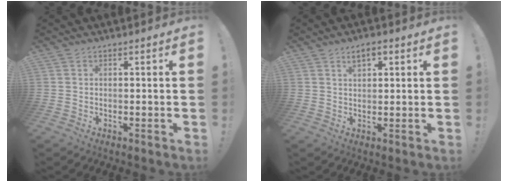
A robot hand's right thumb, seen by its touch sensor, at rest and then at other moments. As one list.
[{"total": 3.7, "force": [2.0, 1.8, 2.6], "torque": [-0.034, -0.005, 0.031]}]